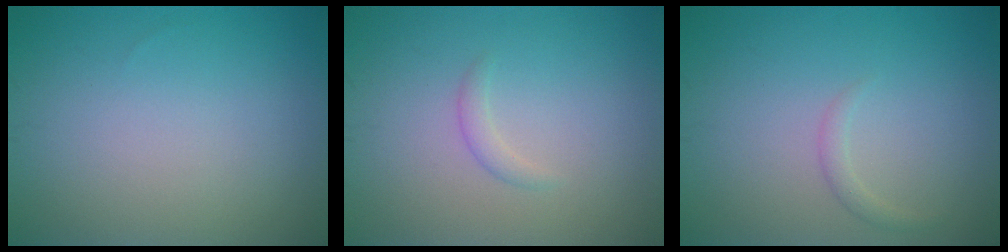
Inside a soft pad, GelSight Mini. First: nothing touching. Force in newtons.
{"total": 1.0, "press": 1.0, "slide": 0.0}
{"total": 1.0, "press": 1.0, "slide": 0.0}